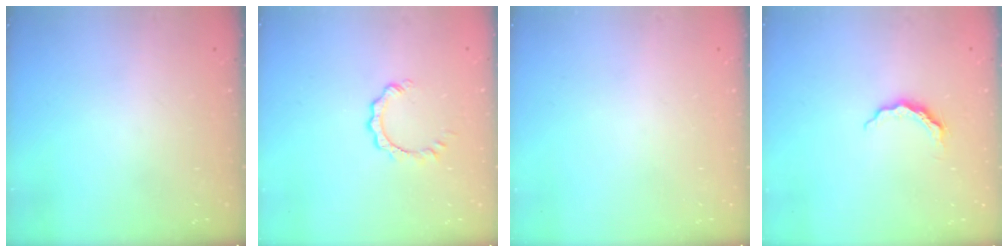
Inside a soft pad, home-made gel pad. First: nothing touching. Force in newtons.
{"total": 2.9, "press": 2.8, "slide": 0.3}
{"total": 0.0}
{"total": 5.9, "press": 5.9, "slide": 0.6}